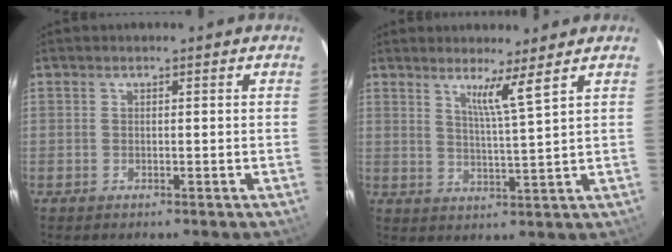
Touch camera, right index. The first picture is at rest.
{"total": 5.0, "force": [3.4, -1.2, 3.5], "torque": [-0.060, -0.015, 0.056]}